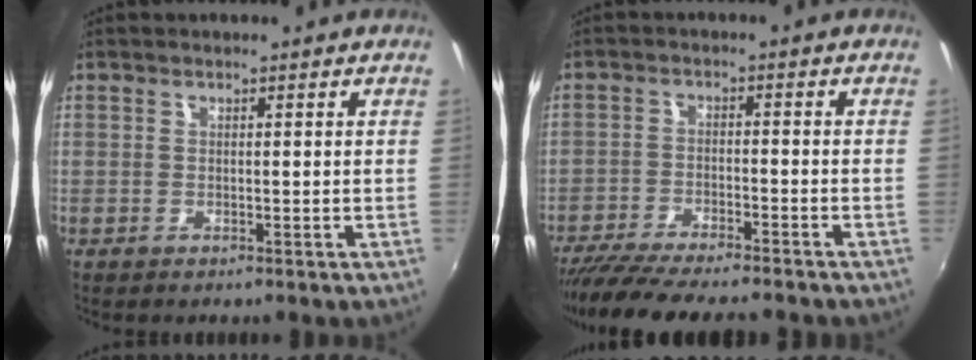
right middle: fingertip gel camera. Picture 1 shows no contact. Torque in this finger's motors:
{"motor_torque": [1.10, -1.04, 0.25, 0.16]}